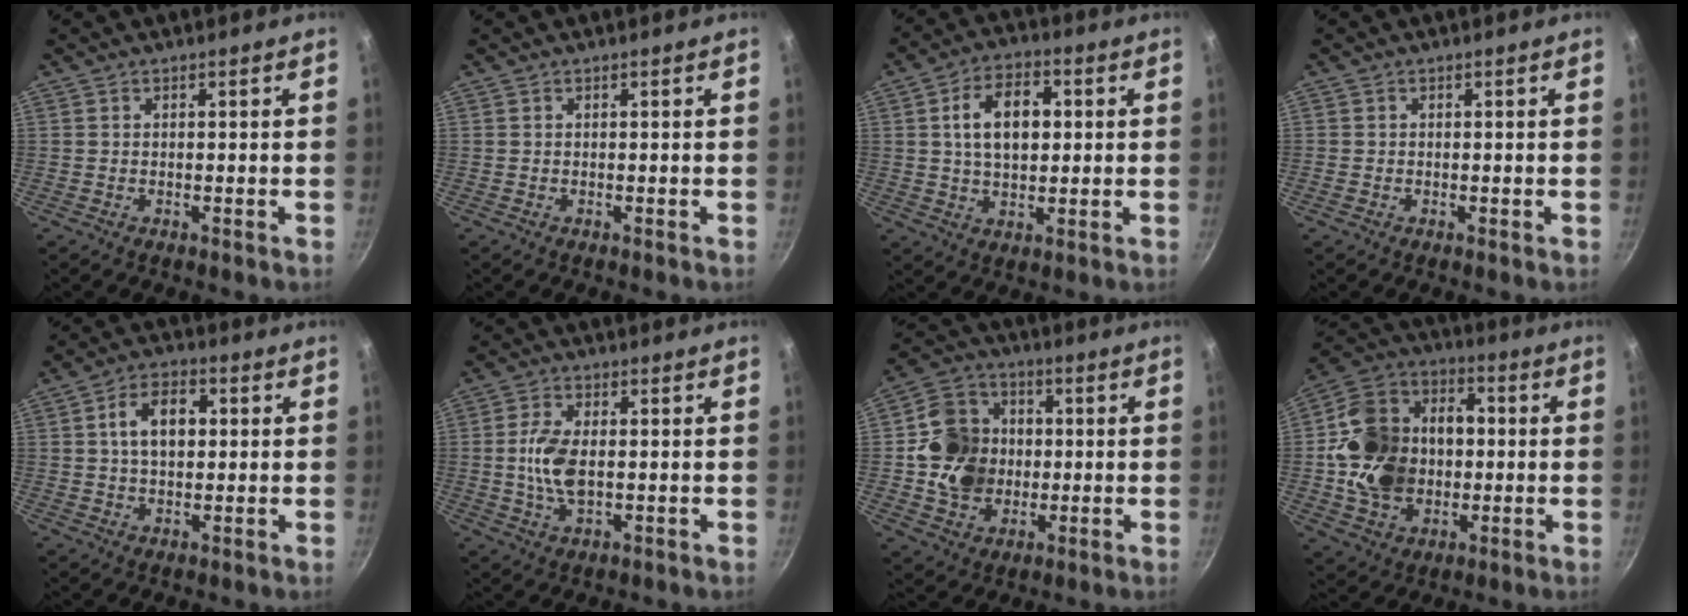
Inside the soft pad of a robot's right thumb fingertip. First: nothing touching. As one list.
[{"total": 0.0}, {"total": 10.9, "force": [2.0, 6.7, 8.4], "torque": [-0.126, 0.008, 0.031]}, {"total": 0.6, "force": [-0.1, 0.5, 0.3], "torque": [-0.005, 0.000, -0.003]}, {"total": 8.5, "force": [1.4, 5.4, 6.5], "torque": [-0.097, 0.013, 0.021]}, {"total": 7.9, "force": [-0.1, 4.1, 6.8], "torque": [-0.142, -0.002, 0.000]}, {"total": 15.3, "force": [-0.5, 12.7, 8.4], "torque": [-0.123, 0.016, -0.009]}, {"total": 21.1, "force": [-0.5, 15.8, 14.0], "torque": [-0.233, 0.024, -0.005]}]